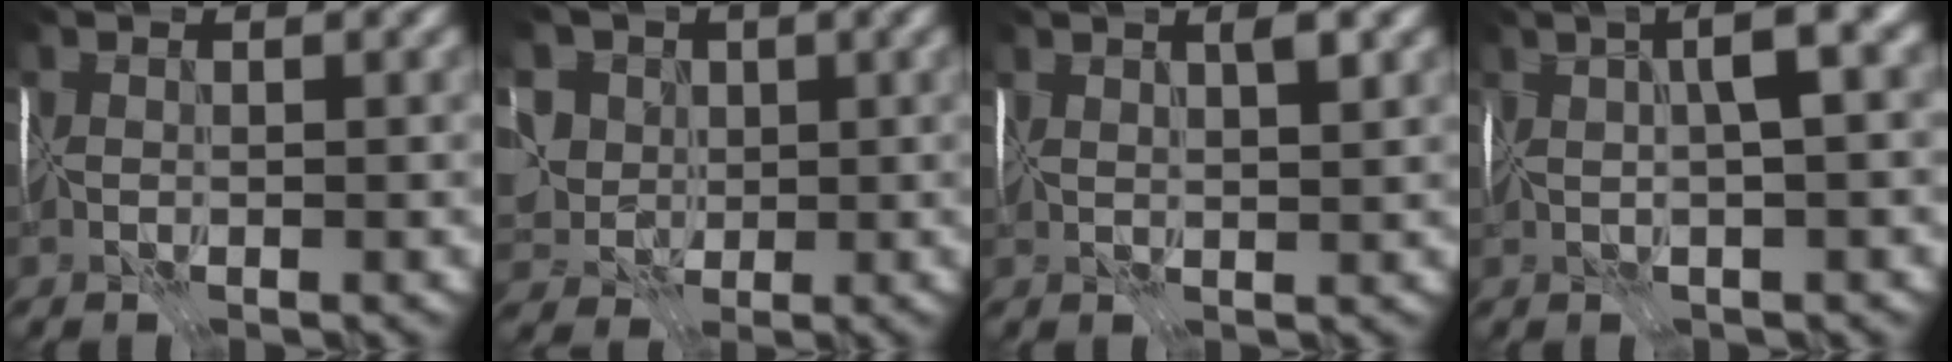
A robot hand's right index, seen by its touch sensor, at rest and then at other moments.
{"total": 5.5, "force": [2.6, 4.7, 1.2], "torque": [-0.026, 0.023, 0.027]}
{"total": 3.5, "force": [2.7, 0.6, 2.2], "torque": [-0.020, 0.015, 0.048]}
{"total": 4.6, "force": [2.5, -0.1, 3.8], "torque": [-0.058, 0.021, 0.043]}